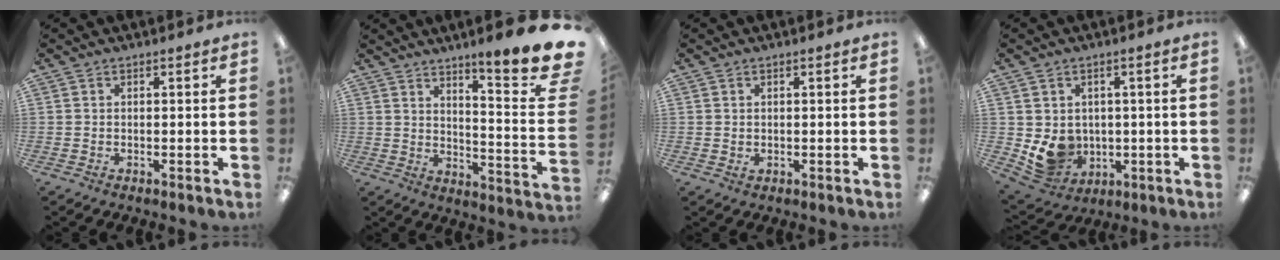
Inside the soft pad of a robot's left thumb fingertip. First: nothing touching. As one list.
[{"total": 12.8, "force": [9.9, 0.8, 8.1], "torque": [-0.117, -0.094, 0.160]}, {"total": 1.0, "force": [0.4, 0.6, 0.7], "torque": [-0.005, -0.001, 0.005]}, {"total": 7.2, "force": [0.2, 6.7, 2.5], "torque": [-0.047, -0.008, 0.012]}]